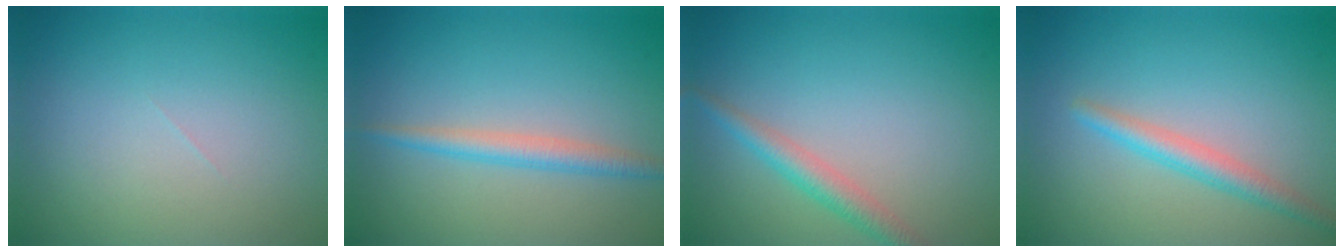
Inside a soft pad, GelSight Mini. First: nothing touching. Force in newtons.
{"total": 2.3, "press": 2.3, "slide": 0.1}
{"total": 2.5, "press": 2.5, "slide": 0.1}
{"total": 2.5, "press": 2.5, "slide": 0.1}